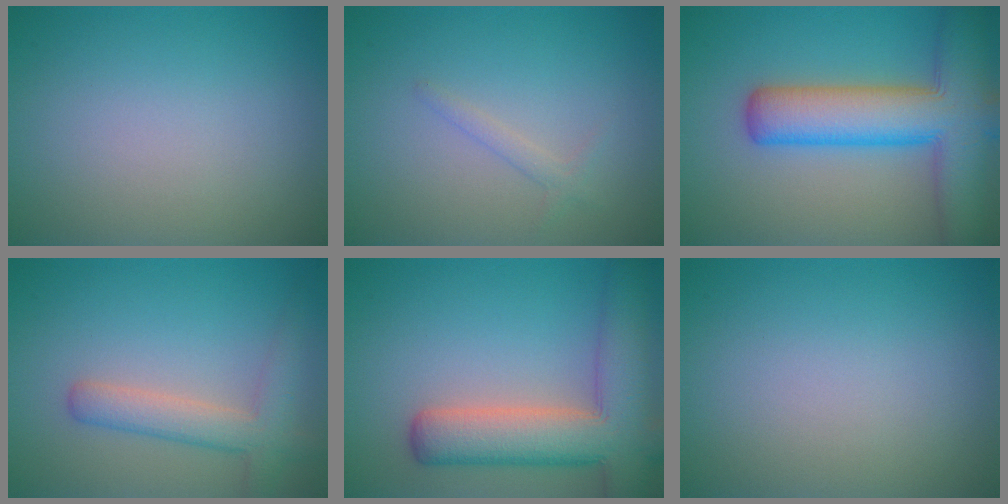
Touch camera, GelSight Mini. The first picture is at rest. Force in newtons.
{"total": 1.0, "press": 1.0, "slide": 0.0}
{"total": 9.9, "press": 9.9, "slide": 0.4}
{"total": 3.6, "press": 3.6, "slide": 0.3}
{"total": 8.8, "press": 8.8, "slide": 0.6}
{"total": 0.0}